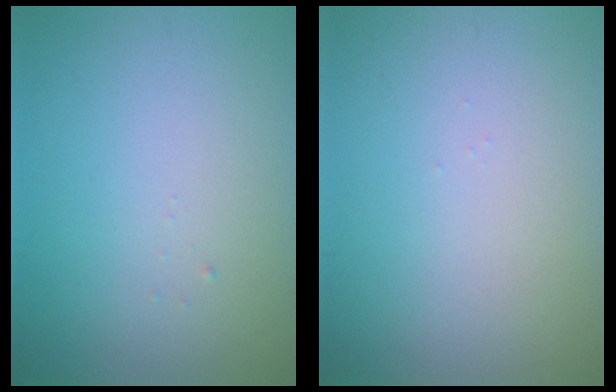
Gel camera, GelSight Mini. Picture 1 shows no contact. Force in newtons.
{"total": 0.0}